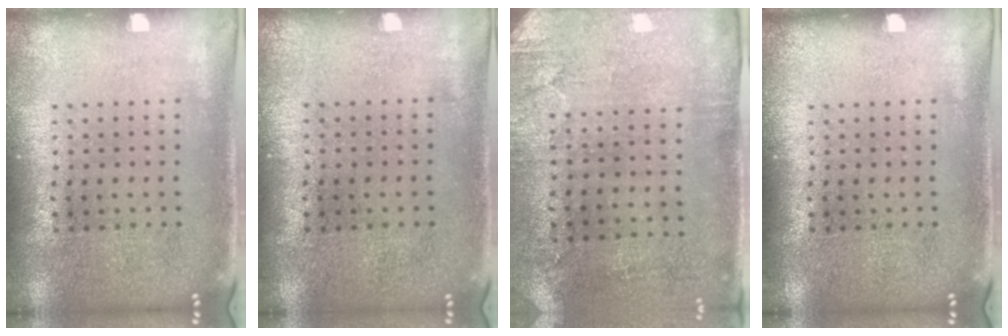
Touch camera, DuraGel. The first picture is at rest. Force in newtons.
{"total": 0.0}
{"total": 2.8, "press": 2.3, "slide": 1.7}
{"total": 0.0}